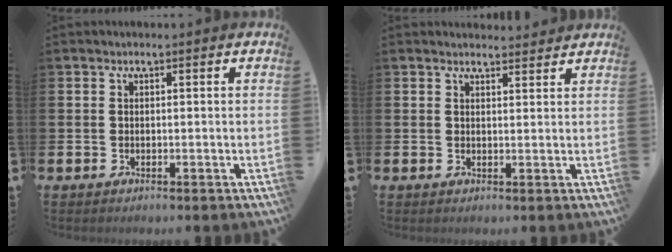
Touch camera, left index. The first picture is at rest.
{"total": 2.2, "force": [2.2, 0.4, -0.2], "torque": [0.014, -0.015, 0.036]}